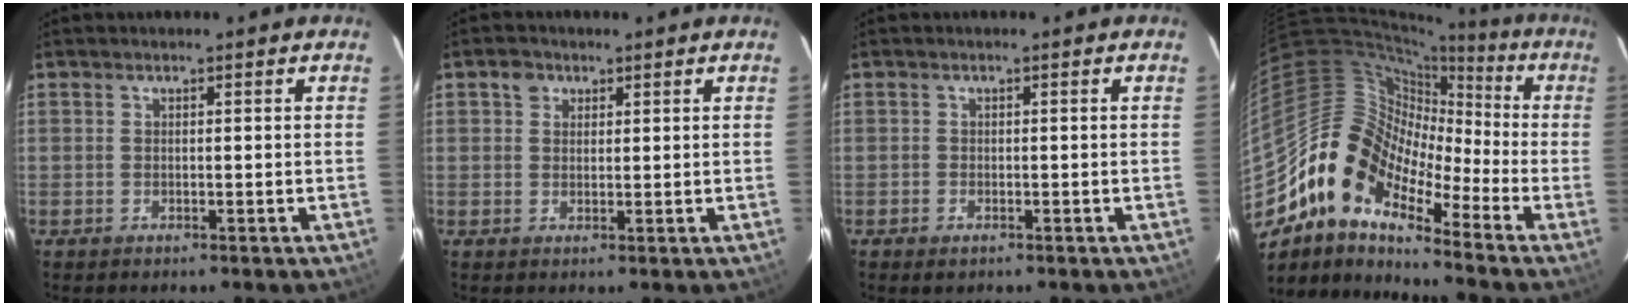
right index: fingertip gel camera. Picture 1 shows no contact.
{"total": 2.5, "force": [1.1, 2.2, 0.6], "torque": [-0.009, 0.011, 0.017]}
{"total": 1.2, "force": [-0.8, 0.8, 0.5], "torque": [-0.011, -0.004, -0.015]}
{"total": 13.9, "force": [-8.9, 7.1, 8.0], "torque": [-0.131, 0.012, -0.194]}